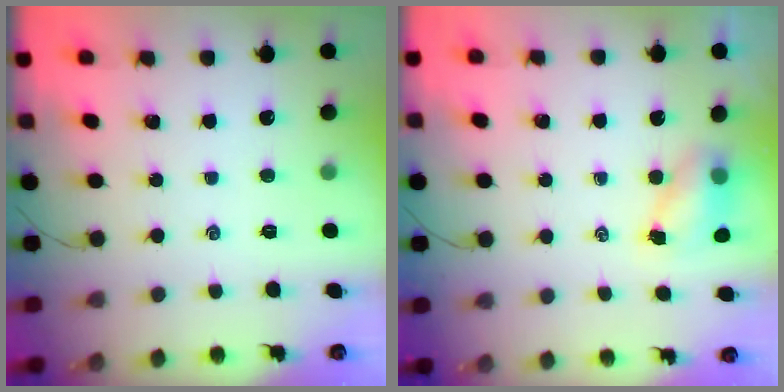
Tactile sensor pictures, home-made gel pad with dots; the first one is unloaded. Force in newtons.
{"total": 5.5, "press": 5.4, "slide": 0.5}